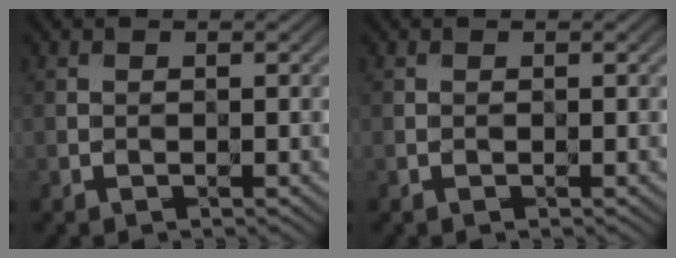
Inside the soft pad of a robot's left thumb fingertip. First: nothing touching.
{"total": 0.0}